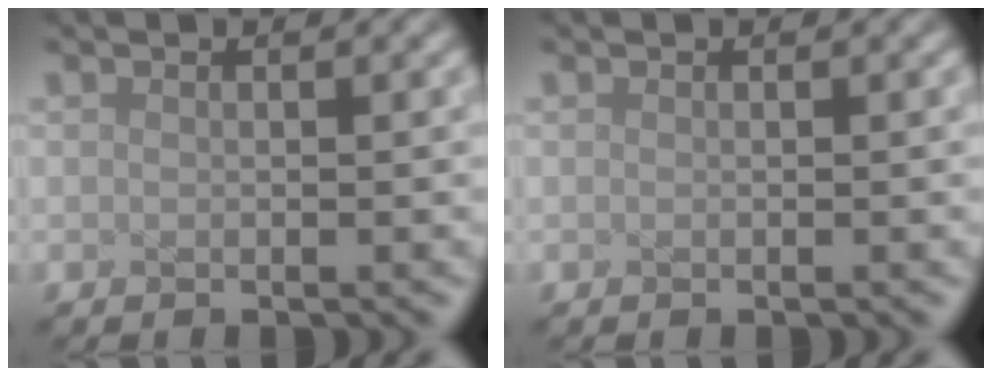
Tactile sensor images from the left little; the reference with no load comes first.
{"total": 0.0}